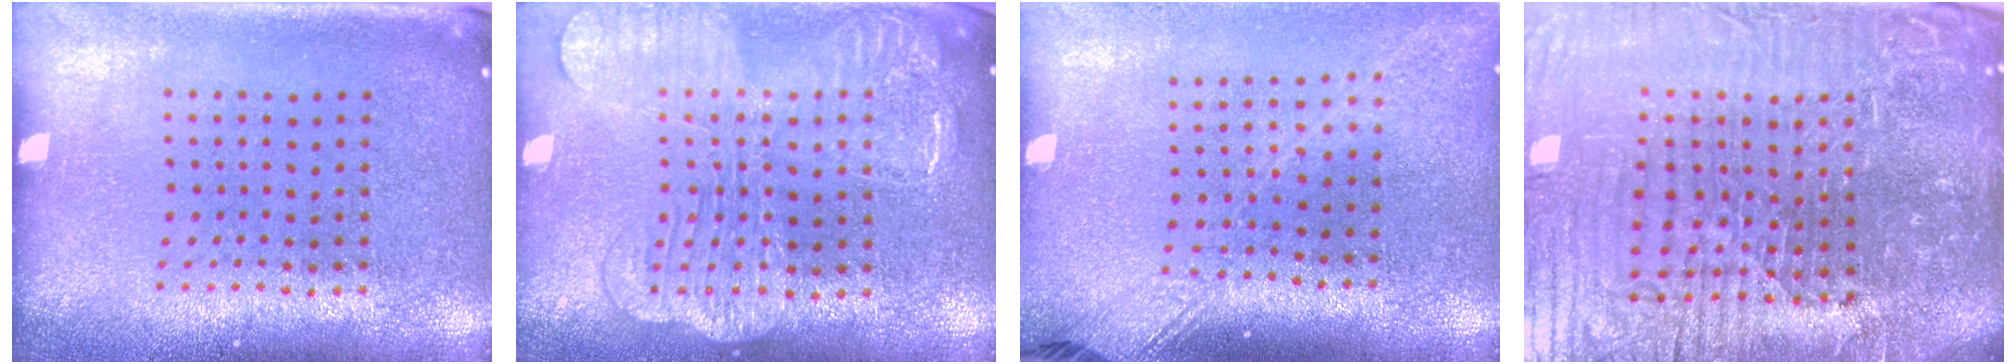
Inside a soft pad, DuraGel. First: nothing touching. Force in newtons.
{"total": 2.6, "press": 2.6, "slide": 0.3}
{"total": 1.8, "press": 1.4, "slide": 1.2}
{"total": 7.9, "press": 7.0, "slide": 3.6}